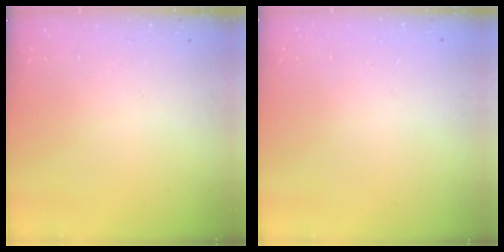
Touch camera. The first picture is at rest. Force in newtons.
{"total": 0.0}